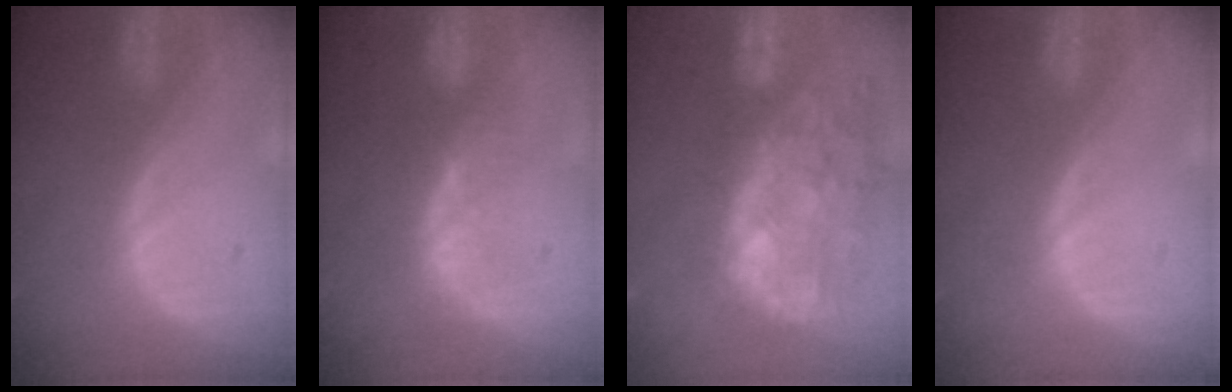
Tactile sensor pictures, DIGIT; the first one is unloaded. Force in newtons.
{"total": 4.6, "press": 4.0, "slide": 2.4}
{"total": 13.4, "press": 11.6, "slide": 6.7}
{"total": 0.0}